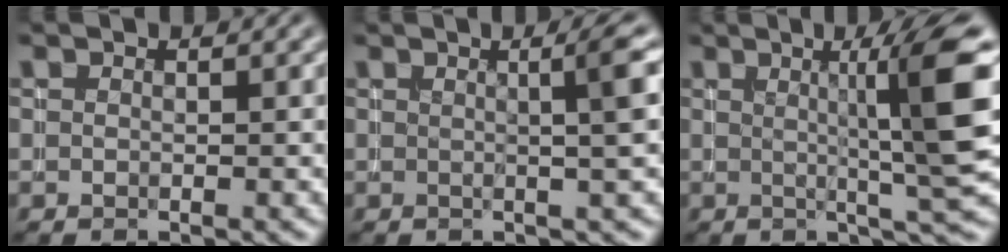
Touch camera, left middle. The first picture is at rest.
{"total": 3.8, "force": [0.5, 0.8, 3.7], "torque": [-0.038, 0.009, 0.005]}
{"total": 8.8, "force": [1.4, 1.0, 8.6], "torque": [-0.115, 0.003, 0.024]}